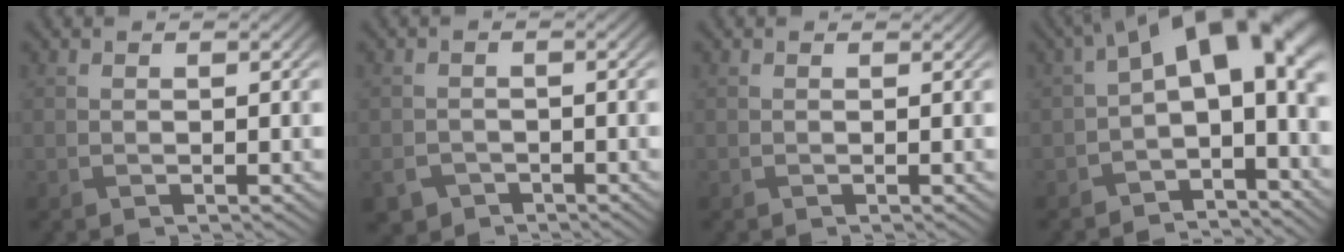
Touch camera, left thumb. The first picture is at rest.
{"total": 3.1, "force": [-2.0, 2.2, 0.9], "torque": [-0.023, -0.011, -0.041]}
{"total": 0.0}
{"total": 13.0, "force": [0.6, 6.9, 11.0], "torque": [-0.168, -0.010, 0.004]}